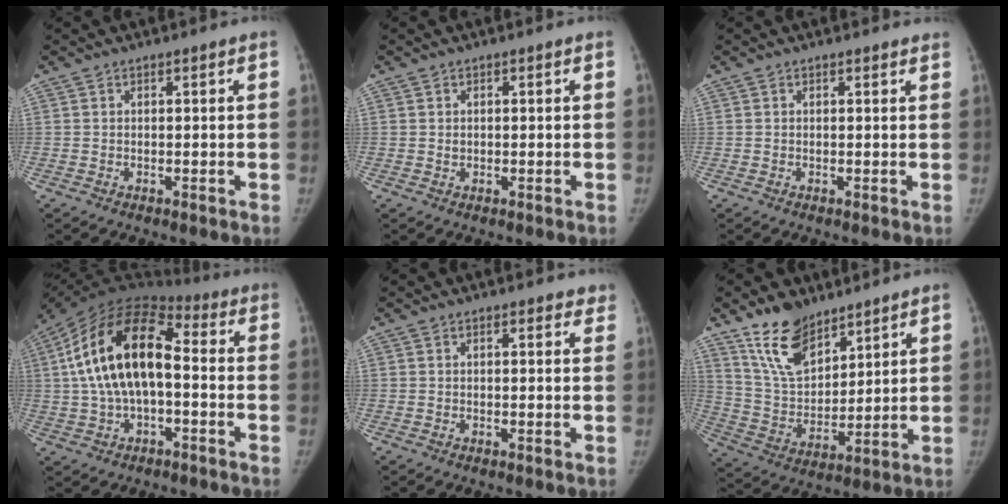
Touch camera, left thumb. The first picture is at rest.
{"total": 0.7, "force": [0.1, 0.7, 0.3], "torque": [-0.004, 0.001, 0.004]}
{"total": 1.0, "force": [0.9, 0.3, 0.1], "torque": [0.001, -0.003, 0.007]}
{"total": 18.8, "force": [0.5, 9.9, 16.0], "torque": [-0.294, 0.043, 0.002]}
{"total": 2.8, "force": [2.2, 1.2, 1.4], "torque": [0.009, -0.002, 0.018]}
{"total": 13.3, "force": [9.5, 6.6, 6.4], "torque": [-0.089, -0.056, 0.193]}